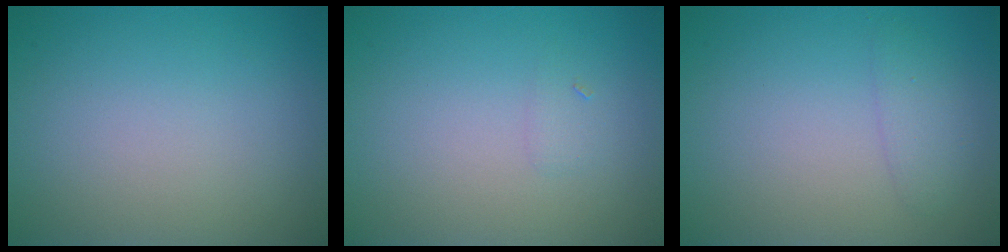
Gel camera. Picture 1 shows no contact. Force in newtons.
{"total": 0.7, "press": 0.7, "slide": 0.0}
{"total": 1.4, "press": 1.4, "slide": 0.1}